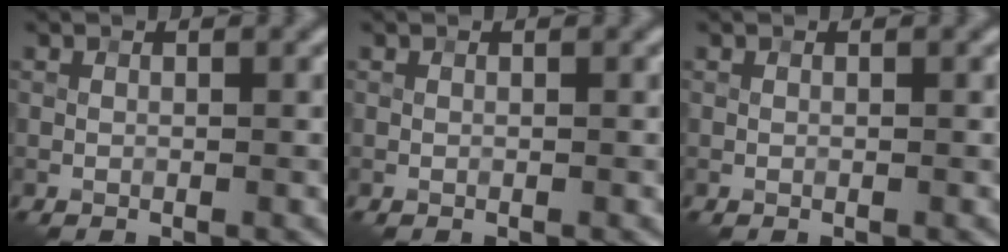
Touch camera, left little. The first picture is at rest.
{"total": 0.0}
{"total": 0.0}